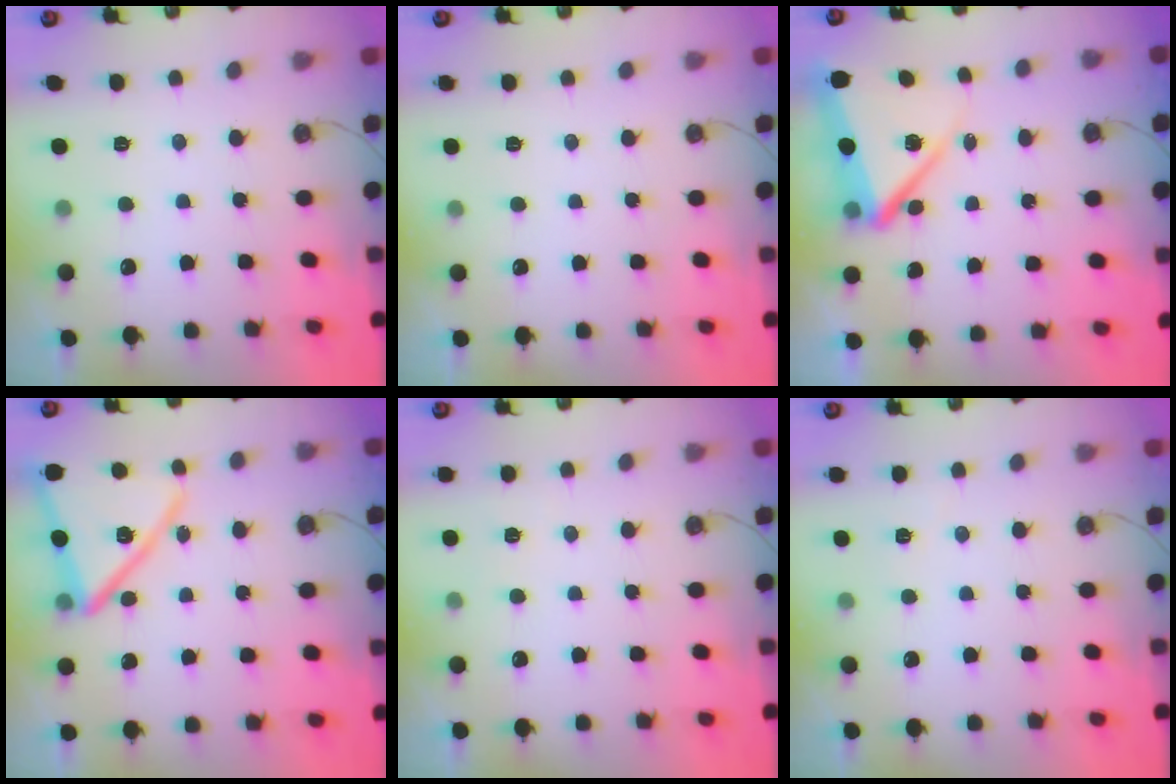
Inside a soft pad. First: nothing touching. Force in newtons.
{"total": 0.0}
{"total": 8.8, "press": 8.7, "slide": 0.9}
{"total": 16.7, "press": 16.6, "slide": 1.2}
{"total": 2.7, "press": 2.5, "slide": 0.9}
{"total": 2.9, "press": 1.9, "slide": 2.2}